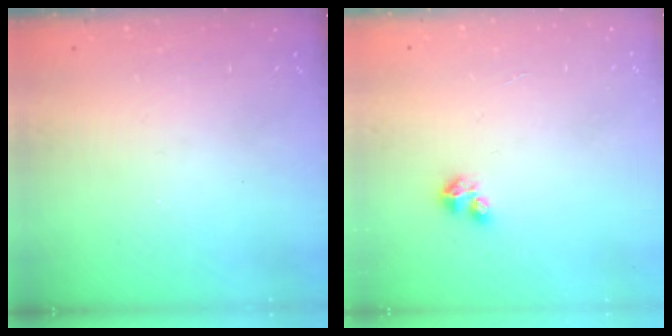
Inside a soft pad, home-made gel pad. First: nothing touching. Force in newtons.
{"total": 3.2, "press": 3.2, "slide": 0.3}